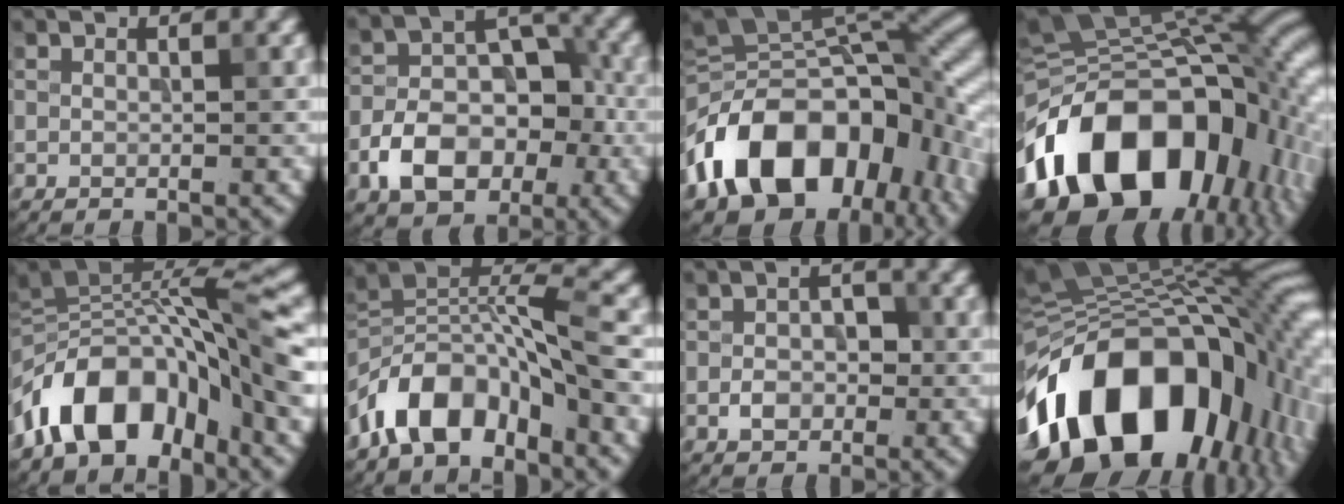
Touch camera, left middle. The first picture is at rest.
{"total": 8.1, "force": [-3.2, 5.2, 5.3], "torque": [-0.084, 0.001, -0.054]}
{"total": 15.6, "force": [-5.8, 9.8, 10.7], "torque": [-0.166, 0.018, -0.107]}
{"total": 19.0, "force": [-5.2, 12.4, 13.4], "torque": [-0.213, 0.001, -0.098]}
{"total": 11.2, "force": [-4.6, 5.1, 8.8], "torque": [-0.130, 0.024, -0.091]}
{"total": 9.6, "force": [-5.1, 4.4, 6.8], "torque": [-0.120, 0.017, -0.104]}
{"total": 2.9, "force": [-0.8, 2.0, 1.9], "torque": [-0.026, 0.001, -0.017]}
{"total": 18.7, "force": [-6.6, 12.0, 12.7], "torque": [-0.196, -0.010, -0.103]}